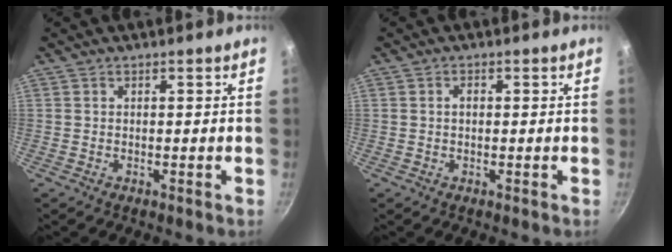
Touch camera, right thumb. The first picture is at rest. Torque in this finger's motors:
{"motor_torque": [0.25, 0.70, 0.54, -0.30, 0.00]}